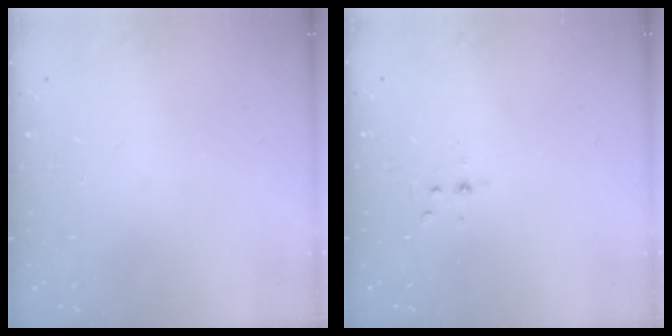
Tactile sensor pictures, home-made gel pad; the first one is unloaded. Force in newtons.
{"total": 2.7, "press": 2.3, "slide": 1.4}